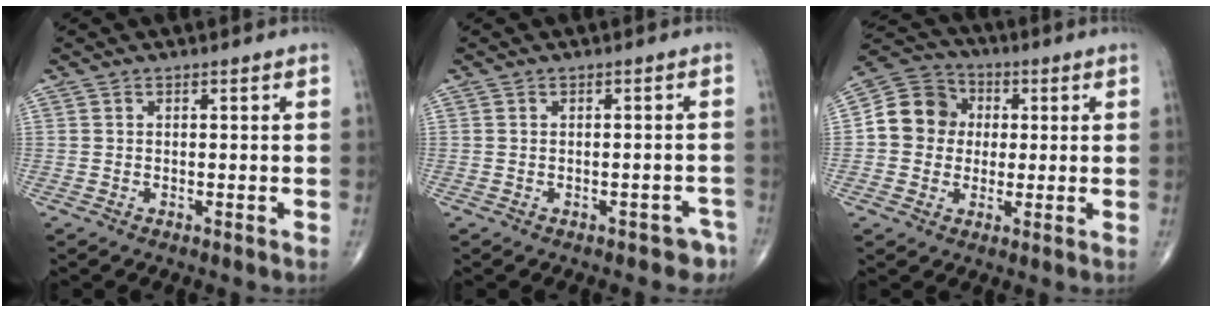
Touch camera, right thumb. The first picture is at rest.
{"total": 3.2, "force": [-2.3, 1.8, 1.2], "torque": [0.000, 0.021, -0.026]}
{"total": 10.6, "force": [0.7, 9.6, 4.5], "torque": [-0.054, 0.020, 0.001]}